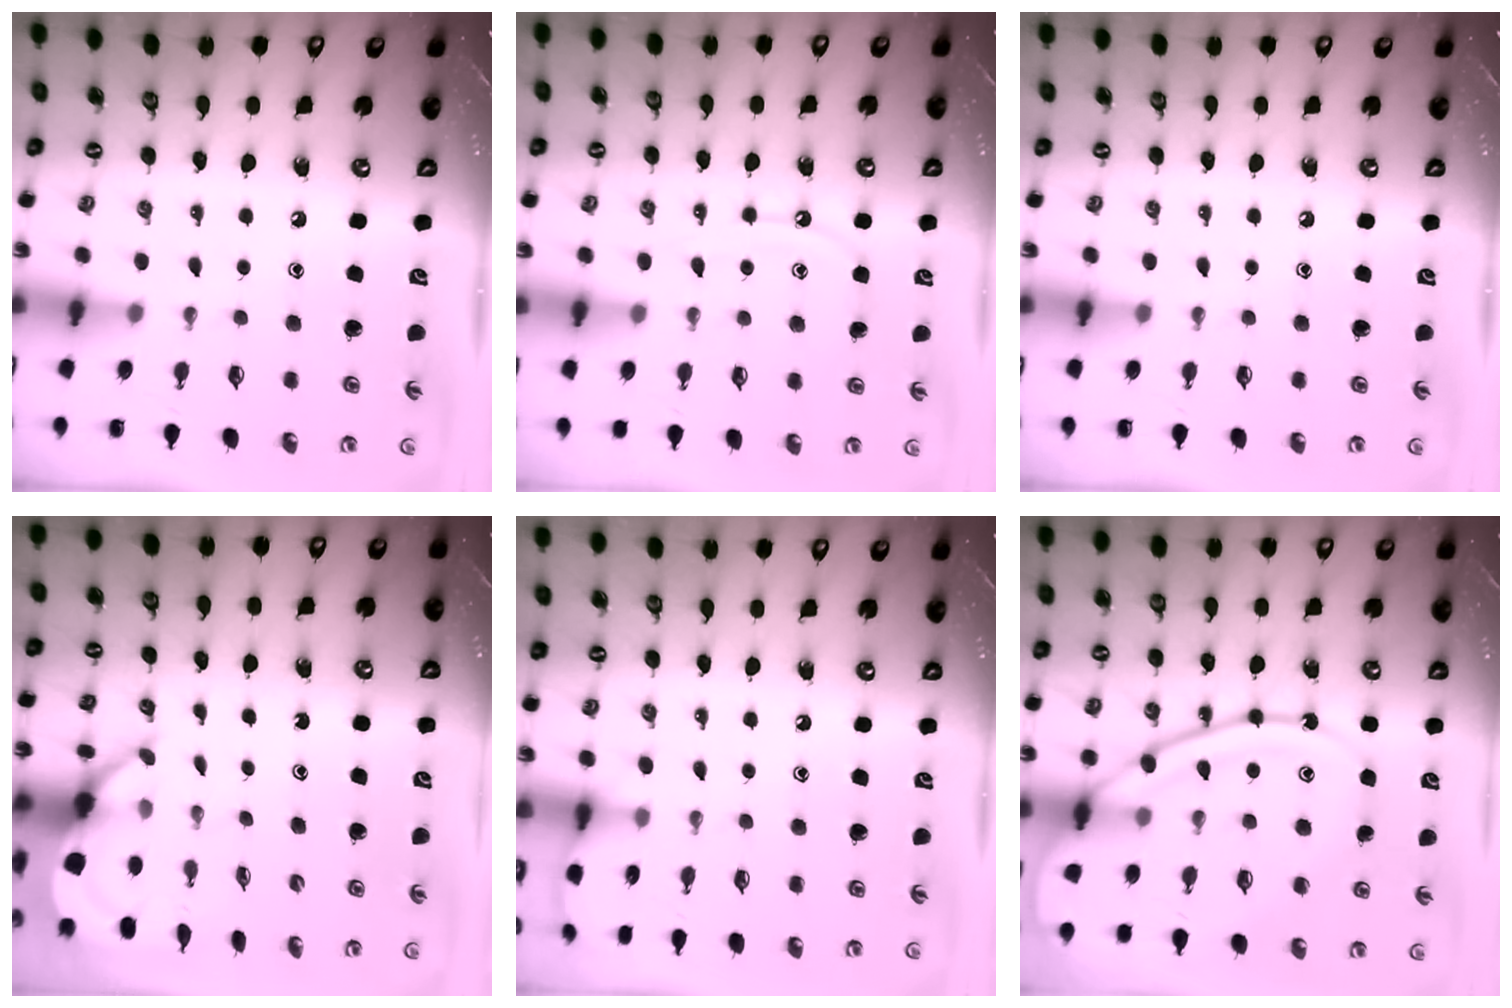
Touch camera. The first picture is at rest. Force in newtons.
{"total": 7.6, "press": 7.5, "slide": 0.8}
{"total": 0.0}
{"total": 5.4, "press": 5.4, "slide": 0.7}
{"total": 5.5, "press": 5.5, "slide": 0.7}
{"total": 17.9, "press": 17.8, "slide": 1.6}